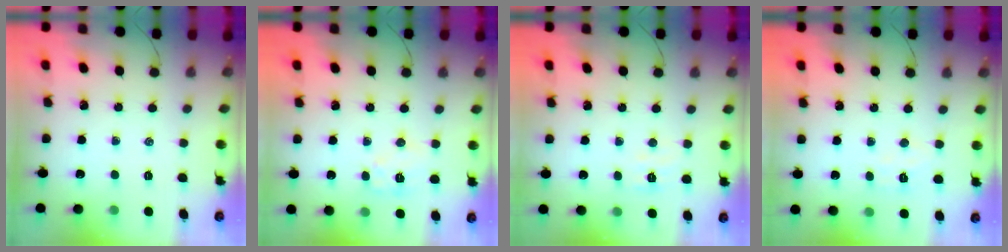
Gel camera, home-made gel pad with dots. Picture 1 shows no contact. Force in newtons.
{"total": 7.3, "press": 7.3, "slide": 0.7}
{"total": 5.0, "press": 4.9, "slide": 1.0}
{"total": 5.0, "press": 4.9, "slide": 1.1}